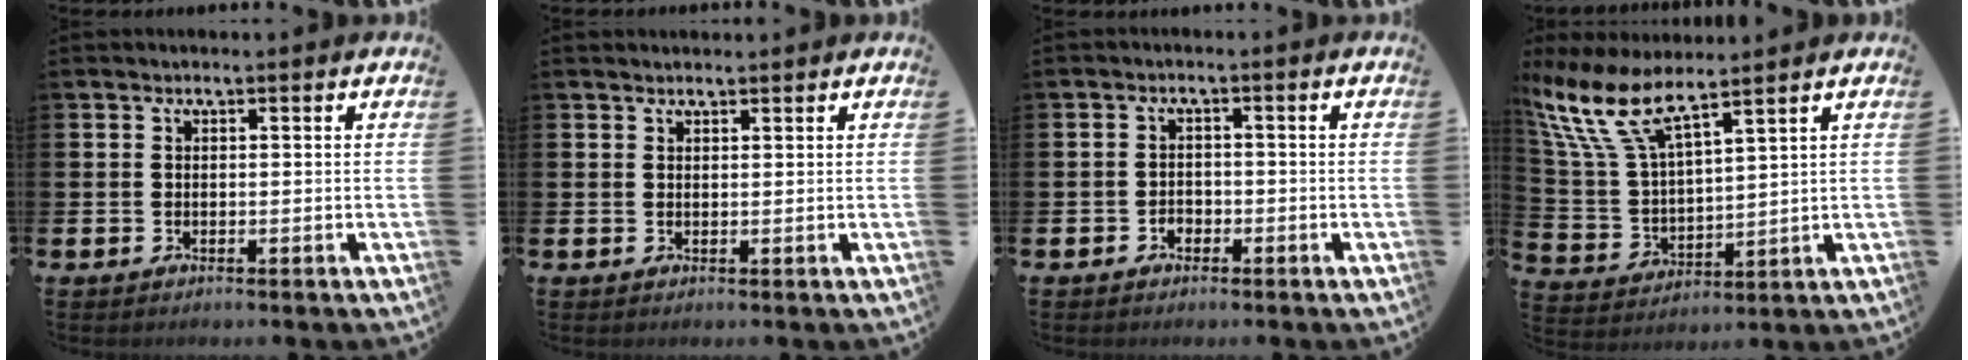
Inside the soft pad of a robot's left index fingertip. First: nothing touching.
{"total": 1.0, "force": [1.0, 0.3, 0.0], "torque": [0.013, -0.003, 0.015]}
{"total": 1.5, "force": [-0.9, 1.2, 0.3], "torque": [-0.003, -0.002, -0.022]}
{"total": 9.5, "force": [7.8, 2.2, 5.0], "torque": [-0.135, -0.025, 0.140]}